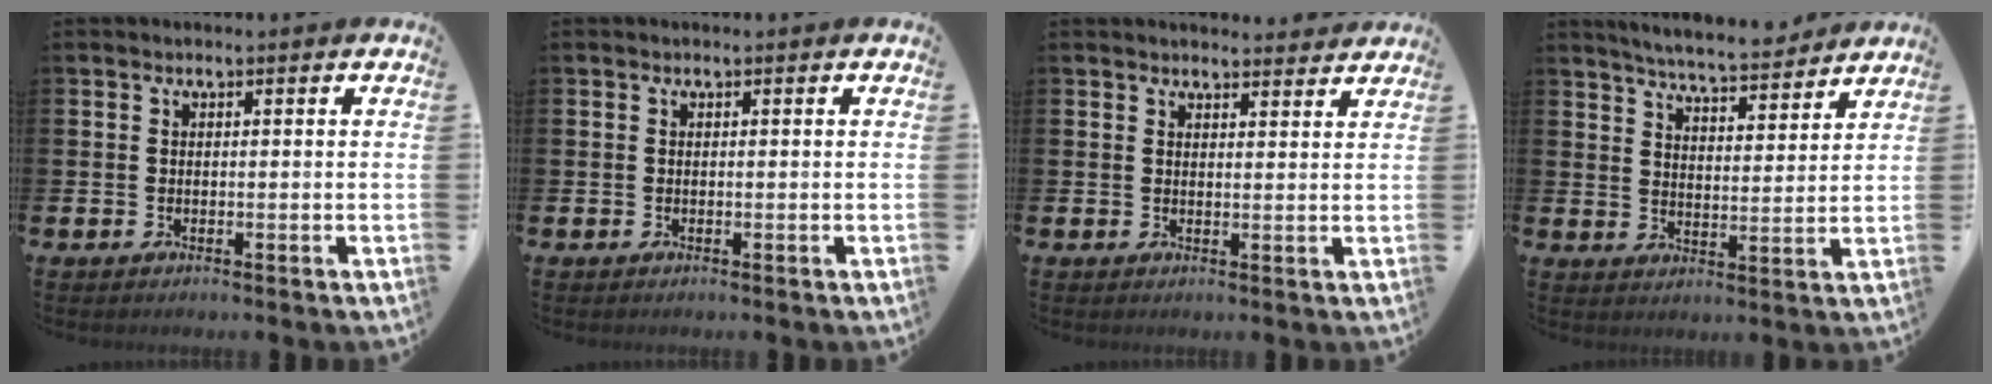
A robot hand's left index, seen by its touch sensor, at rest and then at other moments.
{"total": 0.0}
{"total": 2.6, "force": [2.6, 0.4, 0.0], "torque": [0.003, -0.016, 0.045]}
{"total": 6.0, "force": [5.8, 0.3, 1.3], "torque": [-0.044, -0.038, 0.101]}